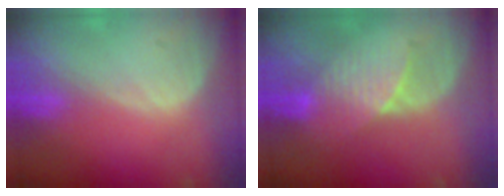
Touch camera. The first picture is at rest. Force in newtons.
{"total": 5.2, "press": 5.1, "slide": 1.3}